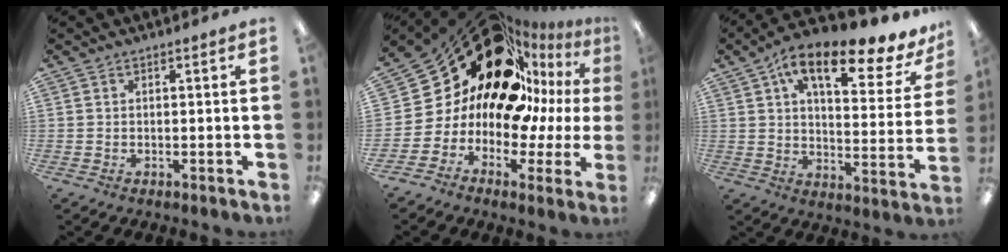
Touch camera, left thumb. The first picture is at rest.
{"total": 25.6, "force": [14.6, 15.7, 14.0], "torque": [-0.216, -0.139, 0.283]}
{"total": 16.4, "force": [10.2, 6.0, 11.3], "torque": [-0.170, -0.056, 0.165]}